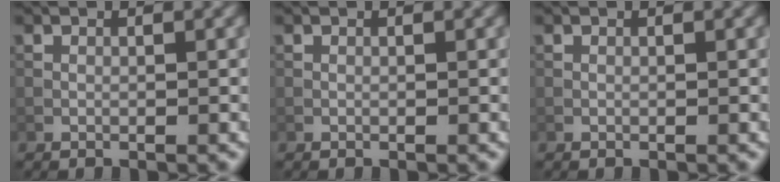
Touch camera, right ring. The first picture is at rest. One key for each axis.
{"total": 0.0}
{"total": 0.0}